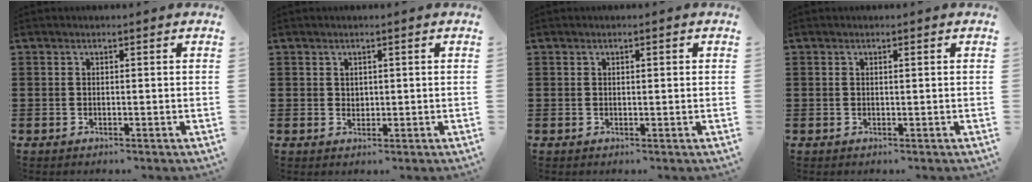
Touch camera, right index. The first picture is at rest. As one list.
[{"total": 1.2, "force": [0.8, 1.0, 0.2], "torque": [-0.006, 0.003, 0.015]}, {"total": 0.6, "force": [0.2, 0.1, 0.5], "torque": [-0.012, 0.000, 0.003]}, {"total": 0.6, "force": [0.1, 0.1, 0.6], "torque": [-0.012, -0.001, 0.003]}]